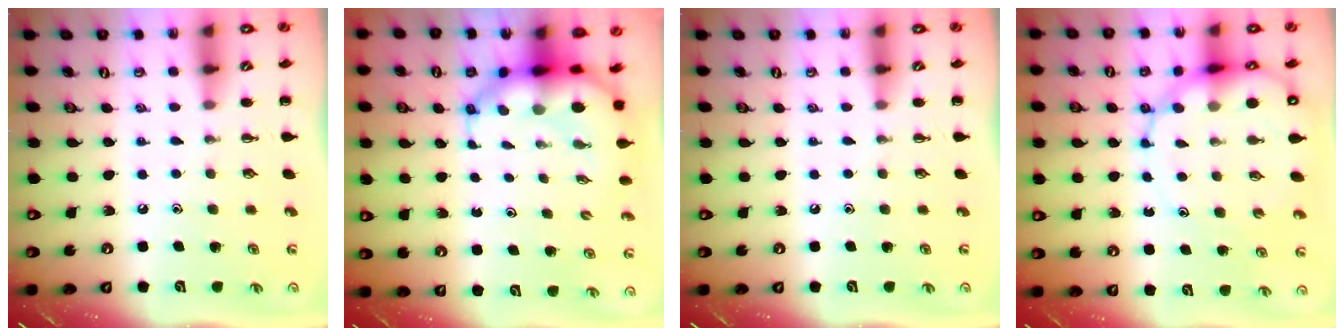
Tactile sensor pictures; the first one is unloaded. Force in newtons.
{"total": 8.1, "press": 7.7, "slide": 2.4}
{"total": 0.0}
{"total": 13.5, "press": 13.0, "slide": 3.4}